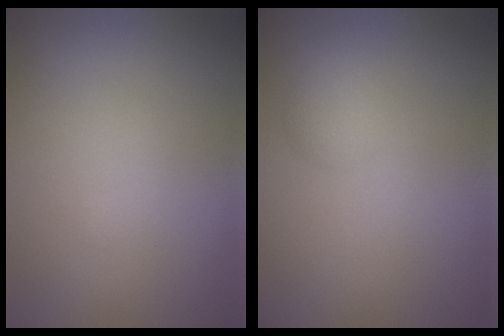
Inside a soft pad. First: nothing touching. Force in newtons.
{"total": 1.7, "press": 1.7, "slide": 0.1}